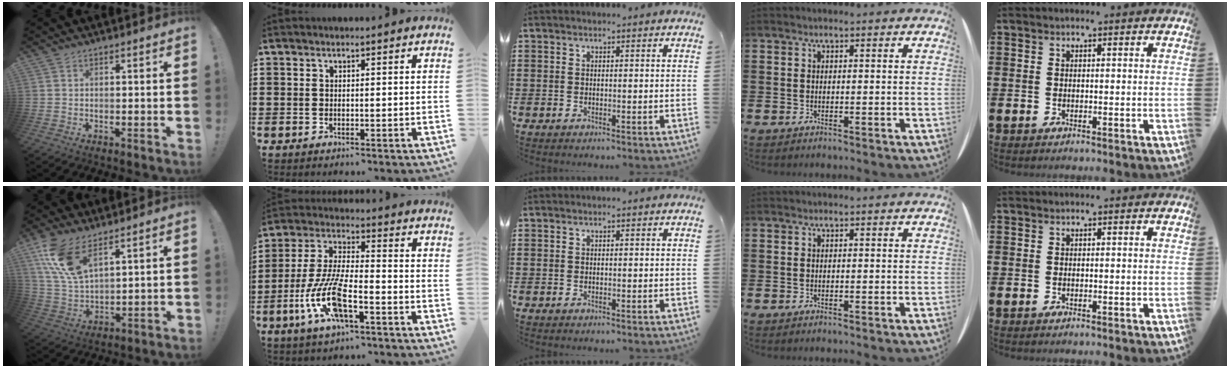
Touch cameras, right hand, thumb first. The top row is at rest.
{"thumb": {"total": 13.2, "force": [8.5, 5.5, 8.5], "torque": [-0.189, -0.041, 0.160]}, "index": {"total": 11.0, "force": [-4.8, 3.2, 9.3], "torque": [-0.212, -0.008, -0.093]}}